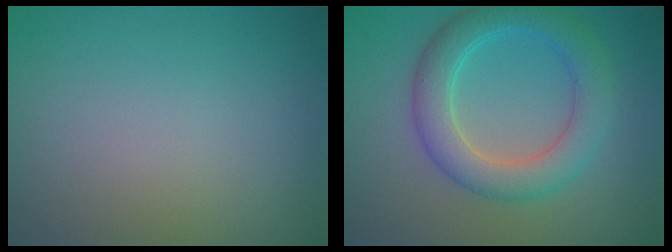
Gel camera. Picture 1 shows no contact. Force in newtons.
{"total": 5.1, "press": 5.1, "slide": 0.2}